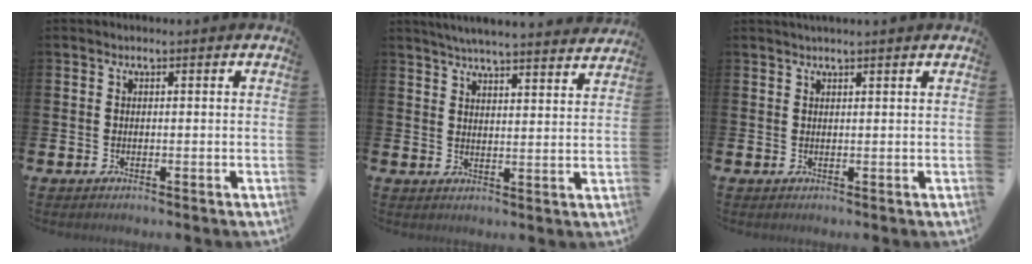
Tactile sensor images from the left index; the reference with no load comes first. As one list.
[{"total": 5.5, "force": [5.4, -0.1, 0.9], "torque": [-0.032, -0.031, 0.097]}, {"total": 1.3, "force": [1.2, -0.2, 0.4], "torque": [-0.006, 0.000, 0.022]}]